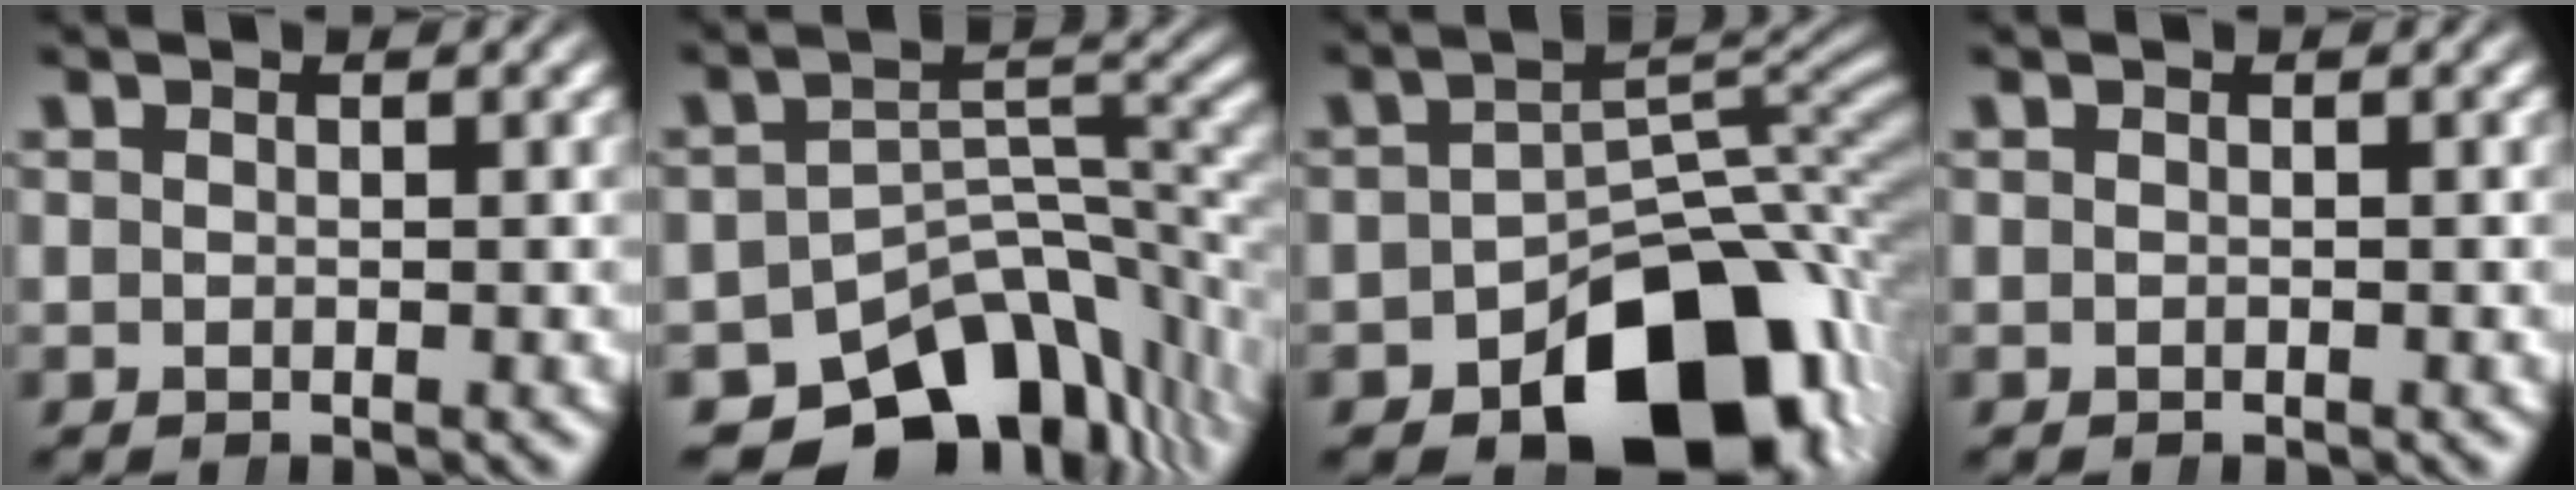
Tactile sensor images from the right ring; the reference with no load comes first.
{"total": 14.7, "force": [-9.2, 7.6, 8.5], "torque": [-0.108, -0.034, -0.125]}
{"total": 13.5, "force": [-6.9, 6.8, 9.5], "torque": [-0.112, -0.013, -0.095]}
{"total": 0.0}